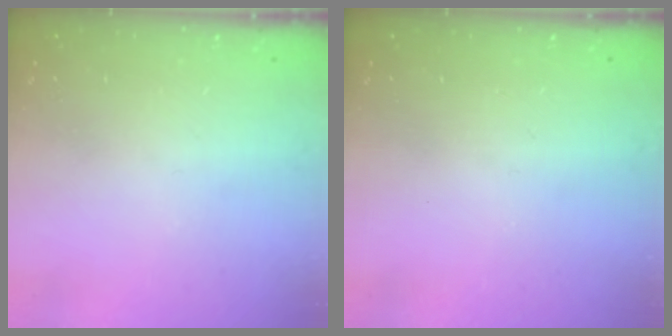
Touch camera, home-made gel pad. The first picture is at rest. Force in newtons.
{"total": 0.0}